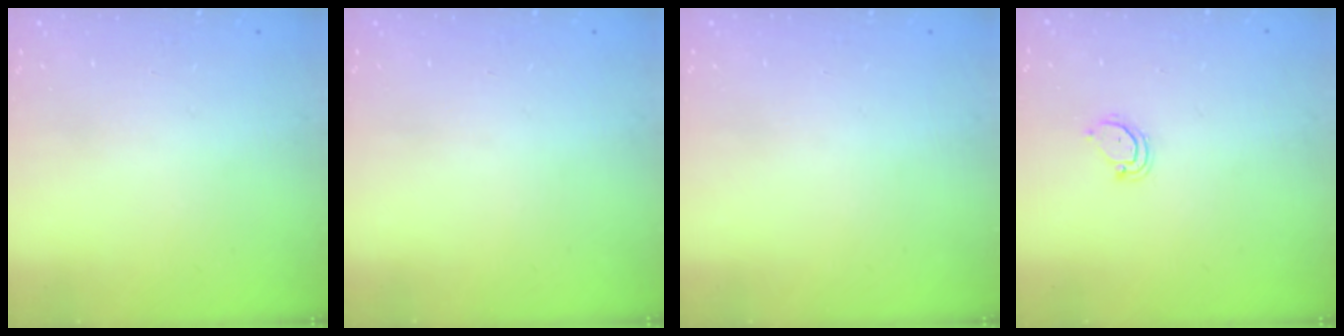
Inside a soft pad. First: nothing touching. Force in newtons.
{"total": 0.0}
{"total": 0.0}
{"total": 3.4, "press": 3.4, "slide": 0.6}